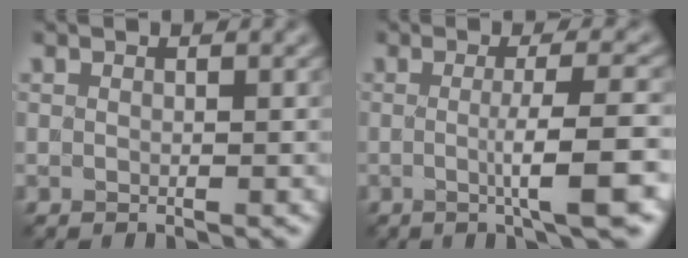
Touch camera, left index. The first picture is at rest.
{"total": 5.4, "force": [-0.7, 0.8, 5.3], "torque": [-0.077, -0.003, -0.011]}